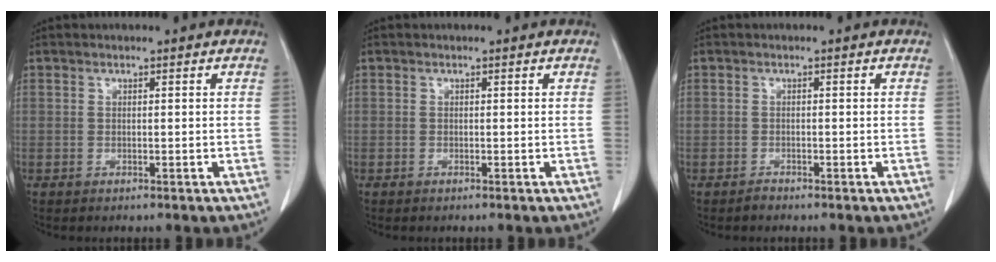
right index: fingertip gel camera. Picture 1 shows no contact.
{"total": 0.0}
{"total": 0.8, "force": [-0.7, 0.3, 0.0], "torque": [0.003, -0.001, -0.016]}